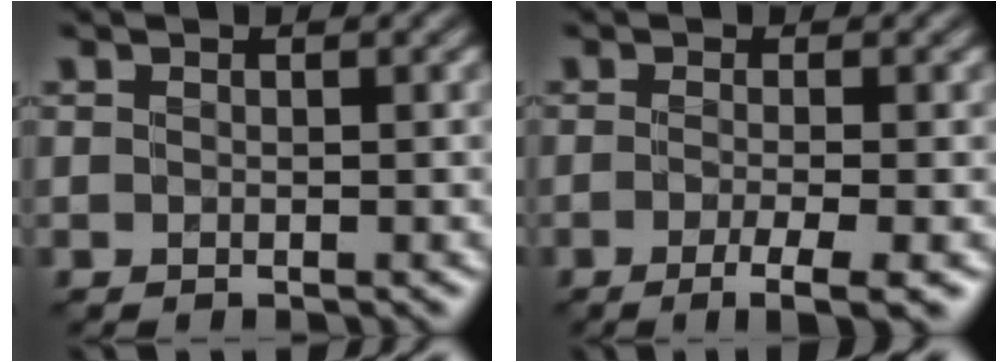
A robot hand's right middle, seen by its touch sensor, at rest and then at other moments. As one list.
[{"total": 3.4, "force": [-1.4, 0.7, 3.1], "torque": [-0.051, -0.003, -0.030]}]